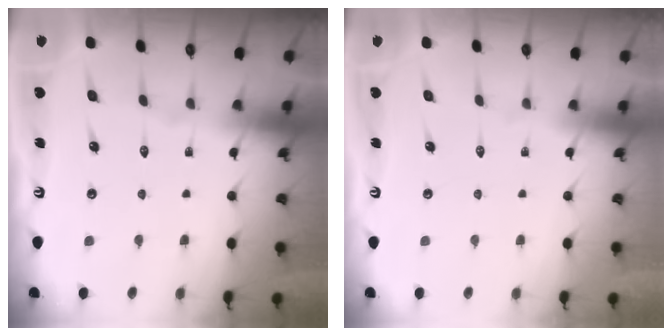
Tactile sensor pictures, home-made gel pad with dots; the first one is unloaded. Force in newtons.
{"total": 0.0}